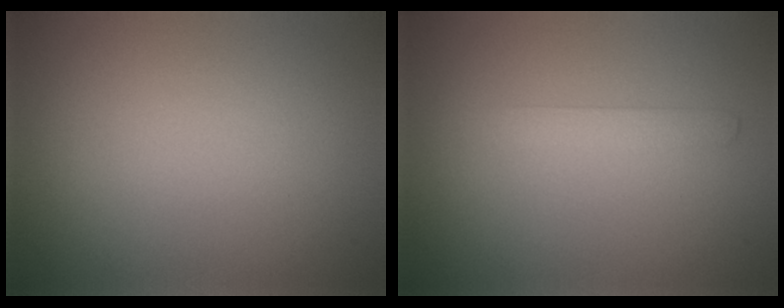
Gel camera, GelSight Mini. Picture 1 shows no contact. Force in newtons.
{"total": 1.4, "press": 1.4, "slide": 0.0}